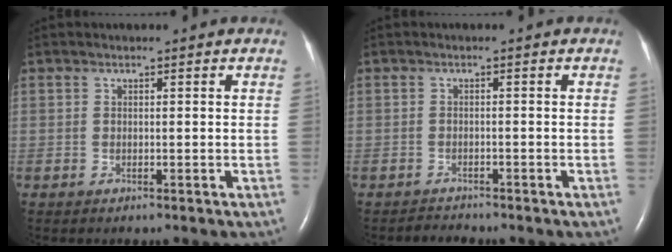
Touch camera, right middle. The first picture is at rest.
{"total": 1.3, "force": [-1.3, 0.0, -0.3], "torque": [0.000, -0.009, -0.020]}